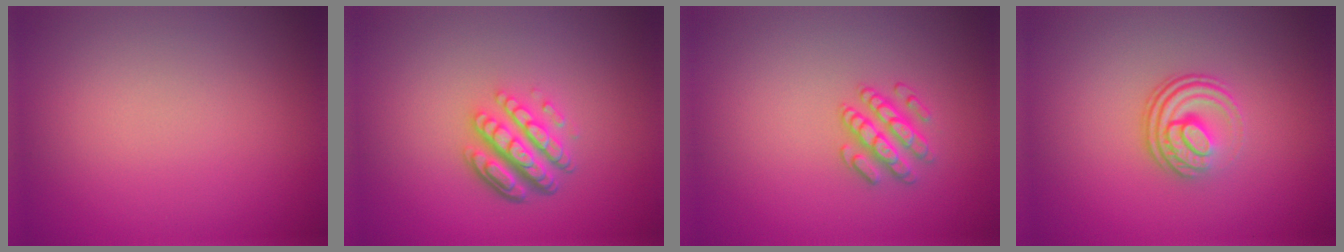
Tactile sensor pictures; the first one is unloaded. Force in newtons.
{"total": 4.6, "press": 3.4, "slide": 3.2}
{"total": 2.5, "press": 2.4, "slide": 0.6}
{"total": 3.6, "press": 2.4, "slide": 2.6}